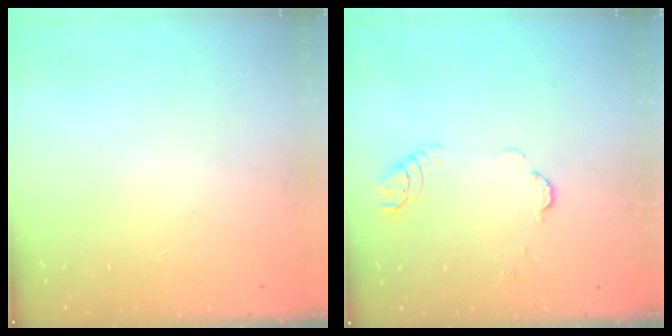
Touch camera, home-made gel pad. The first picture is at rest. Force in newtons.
{"total": 3.5, "press": 3.5, "slide": 0.2}